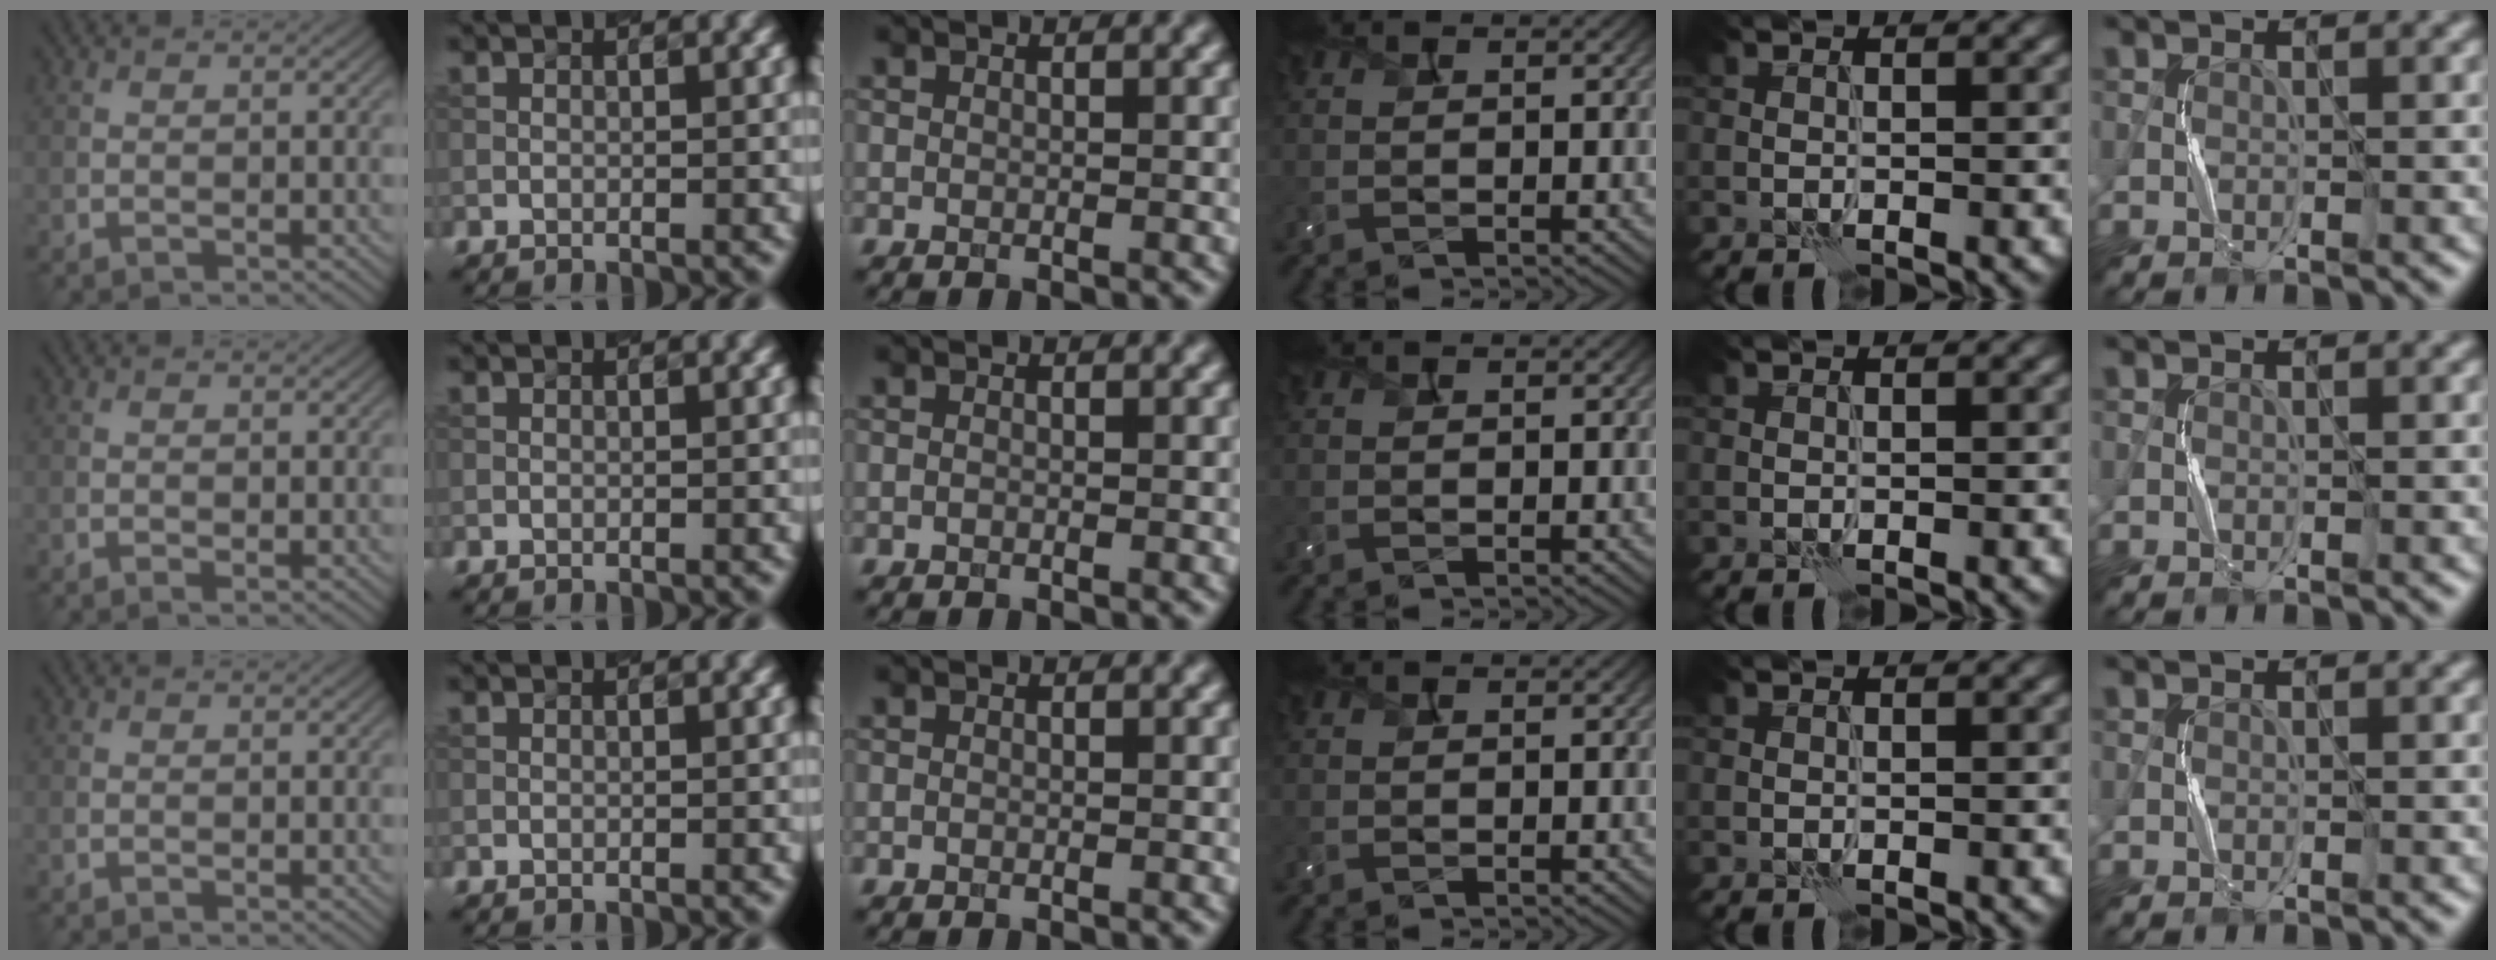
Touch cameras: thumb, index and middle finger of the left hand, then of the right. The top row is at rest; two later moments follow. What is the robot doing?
{"motion": "squeeze", "object": "bubble wrap"}